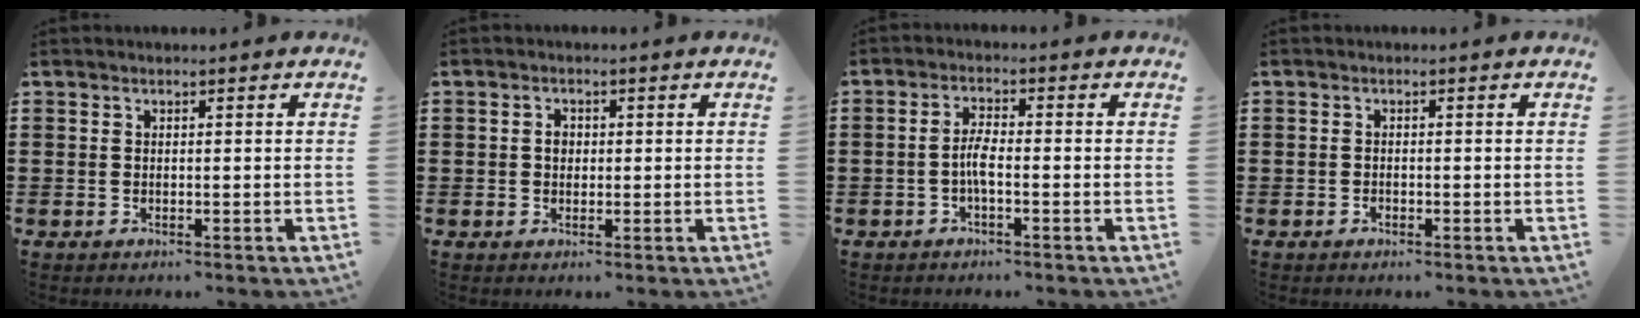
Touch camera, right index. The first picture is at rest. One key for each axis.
{"total": 1.7, "fx": 0.1, "fy": 1.2, "fz": 1.1, "tx": -0.023, "ty": 0.007, "tz": 0.001}
{"total": 3.3, "fx": -1.1, "fy": 0.7, "fz": 3.0, "tx": -0.070, "ty": -0.002, "tz": -0.025}
{"total": 0.8, "fx": -0.4, "fy": 0.6, "fz": 0.5, "tx": -0.011, "ty": -0.002, "tz": -0.007}